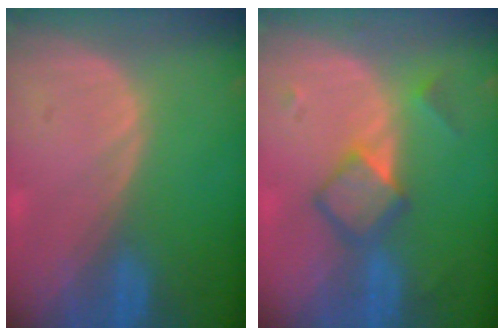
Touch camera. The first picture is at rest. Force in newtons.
{"total": 5.2, "press": 5.2, "slide": 0.1}